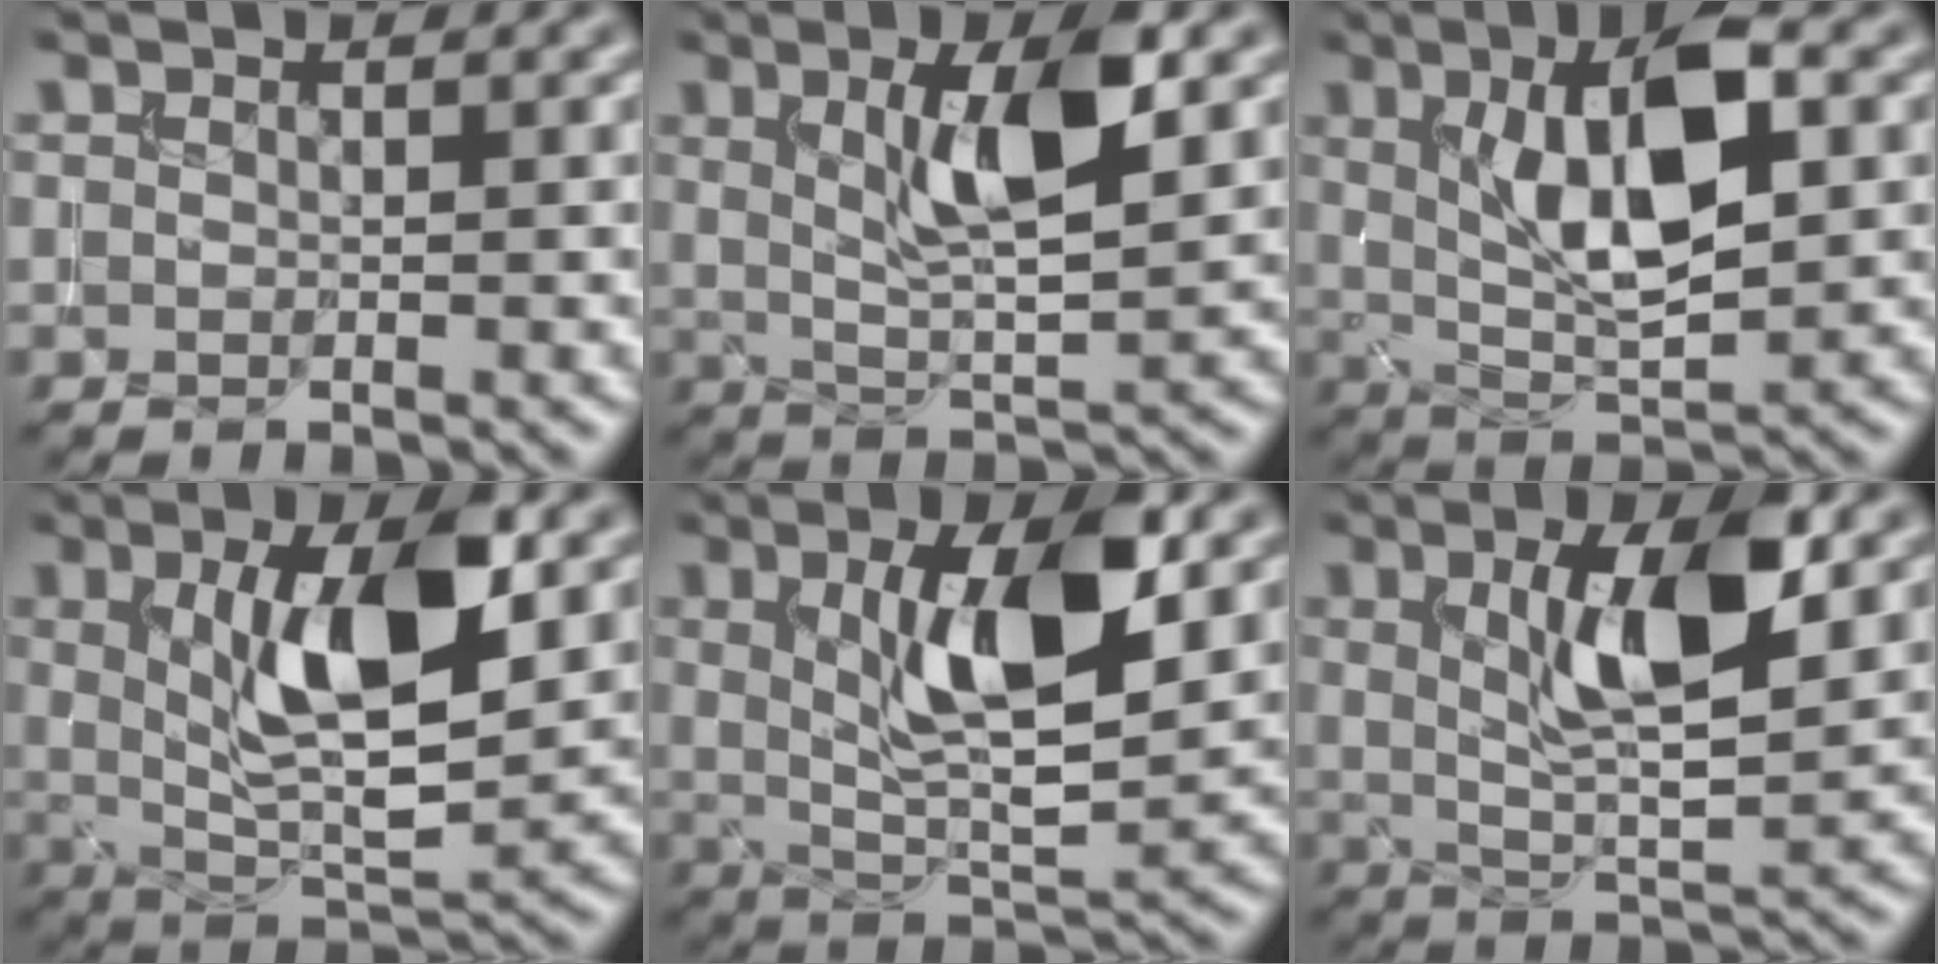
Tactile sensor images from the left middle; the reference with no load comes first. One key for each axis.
{"total": 7.0, "fx": 2.1, "fy": 1.8, "fz": 6.4, "tx": -0.109, "ty": -0.003, "tz": 0.038}
{"total": 9.6, "fx": 2.1, "fy": 3.5, "fz": 8.7, "tx": -0.144, "ty": 0.005, "tz": 0.033}
{"total": 9.4, "fx": 2.3, "fy": 3.2, "fz": 8.6, "tx": -0.144, "ty": -0.010, "tz": 0.042}
{"total": 9.2, "fx": 2.5, "fy": 2.9, "fz": 8.4, "tx": -0.140, "ty": -0.010, "tz": 0.045}
{"total": 7.9, "fx": 2.3, "fy": 2.3, "fz": 7.3, "tx": -0.123, "ty": -0.005, "tz": 0.040}